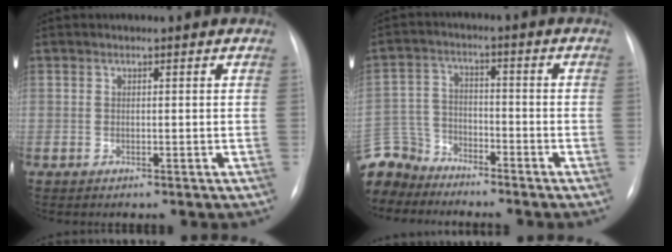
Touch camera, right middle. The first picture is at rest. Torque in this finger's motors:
{"motor_torque": [1.03, -1.11, 0.58, 0.01]}